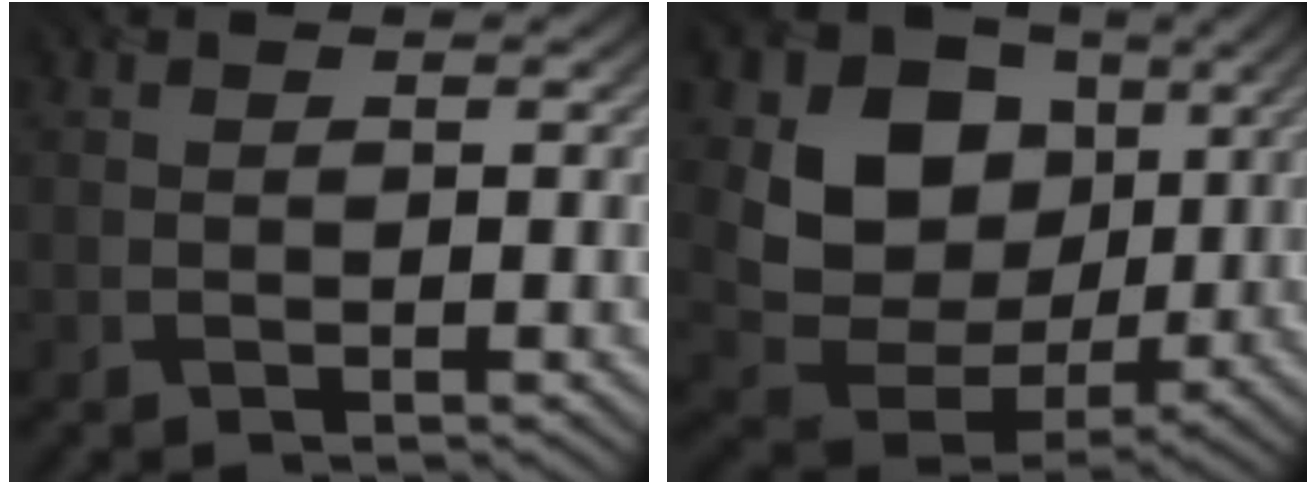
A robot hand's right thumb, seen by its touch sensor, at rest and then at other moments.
{"total": 12.8, "force": [3.2, 10.2, 7.0], "torque": [-0.144, -0.010, 0.050]}